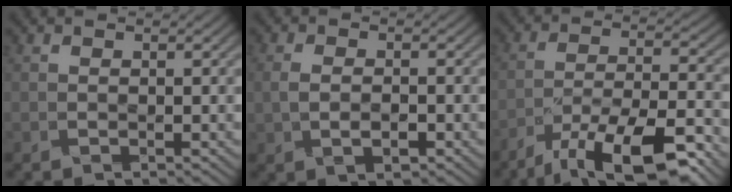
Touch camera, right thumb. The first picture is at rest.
{"total": 3.2, "force": [-0.9, 1.4, 2.7], "torque": [-0.065, -0.006, -0.008]}
{"total": 12.8, "force": [-9.5, 2.9, 8.1], "torque": [-0.168, -0.004, -0.157]}